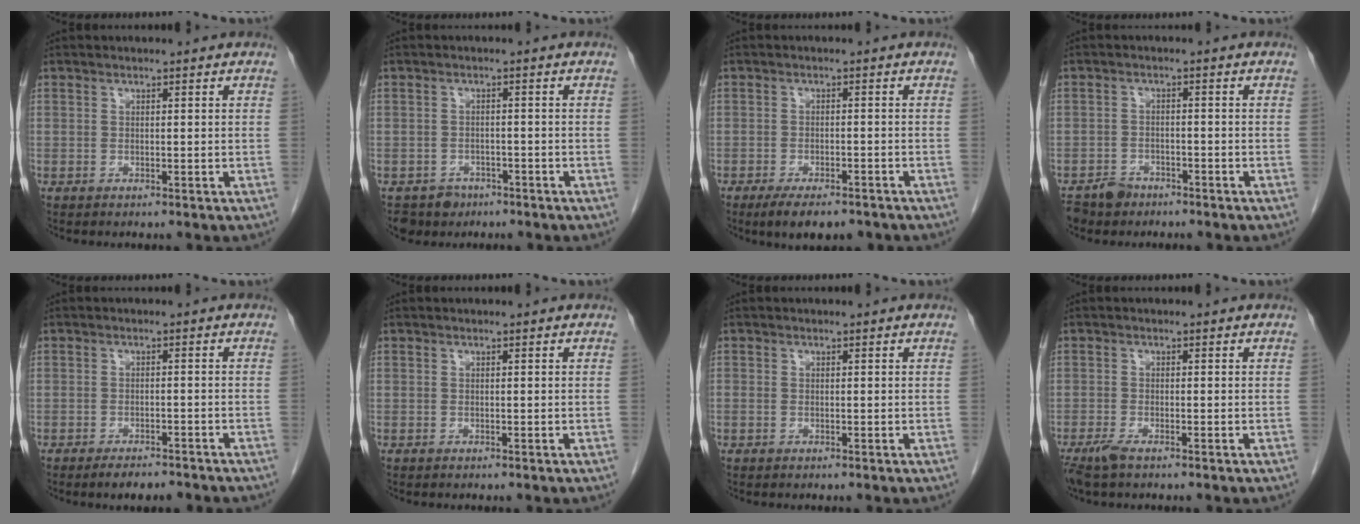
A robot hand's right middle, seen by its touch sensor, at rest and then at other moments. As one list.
[{"total": 3.6, "force": [-2.4, 2.6, 0.1], "torque": [0.000, 0.006, -0.037]}, {"total": 7.1, "force": [-5.4, 2.3, 3.9], "torque": [-0.055, -0.006, -0.081]}, {"total": 3.4, "force": [-2.8, 1.9, 0.5], "torque": [-0.012, 0.001, -0.046]}, {"total": 4.6, "force": [-3.9, 1.2, 2.1], "torque": [-0.027, -0.004, -0.054]}, {"total": 0.0}, {"total": 0.0}, {"total": 2.6, "force": [-1.9, 0.5, 1.7], "torque": [-0.041, -0.008, -0.038]}]